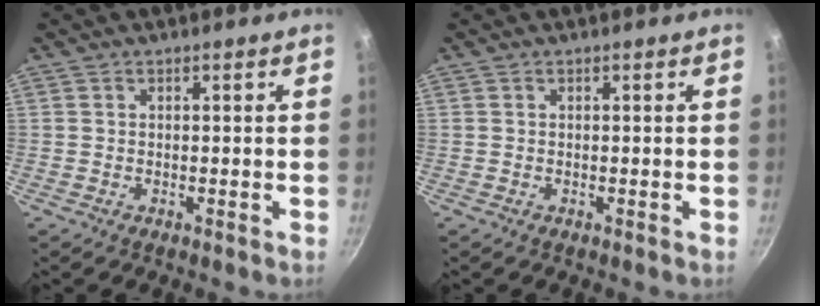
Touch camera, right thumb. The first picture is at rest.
{"total": 0.0}